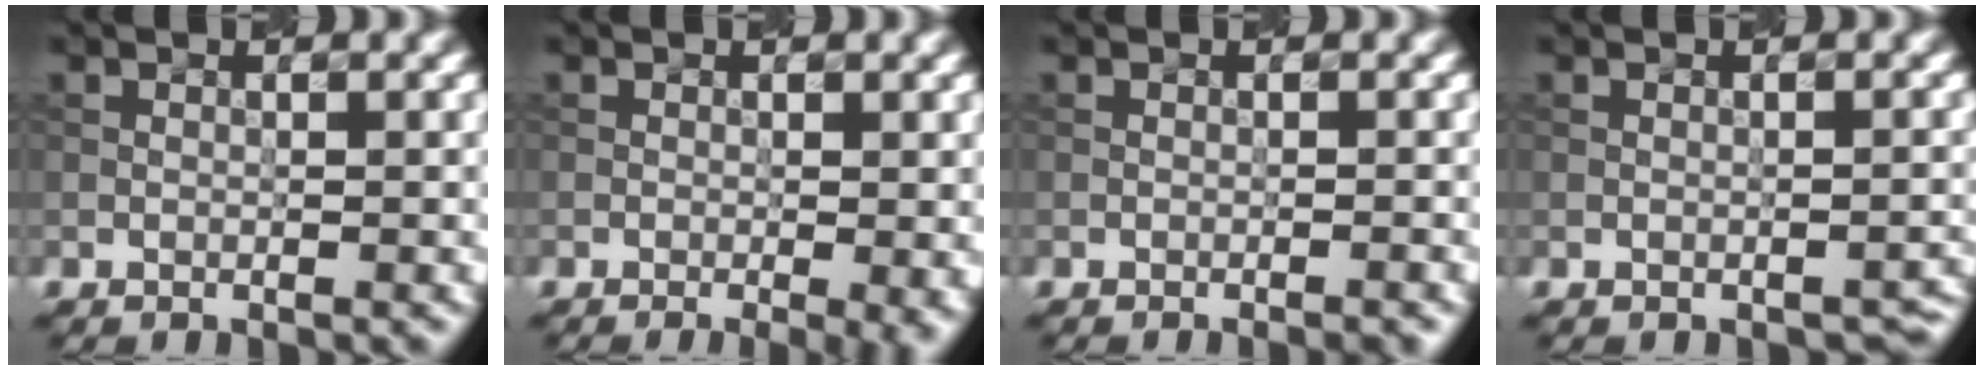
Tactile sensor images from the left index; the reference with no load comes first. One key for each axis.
{"total": 3.9, "fx": -0.9, "fy": 1.2, "fz": 3.6, "tx": -0.037, "ty": -0.005, "tz": -0.005}
{"total": 1.4, "fx": -0.4, "fy": 0.6, "fz": 1.2, "tx": 0.002, "ty": 0.009, "tz": -0.017}
{"total": 1.2, "fx": -1.1, "fy": 0.3, "fz": 0.4, "tx": 0.003, "ty": 0.007, "tz": -0.014}